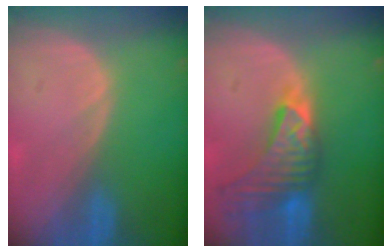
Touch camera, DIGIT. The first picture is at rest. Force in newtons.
{"total": 9.1, "press": 8.3, "slide": 3.8}